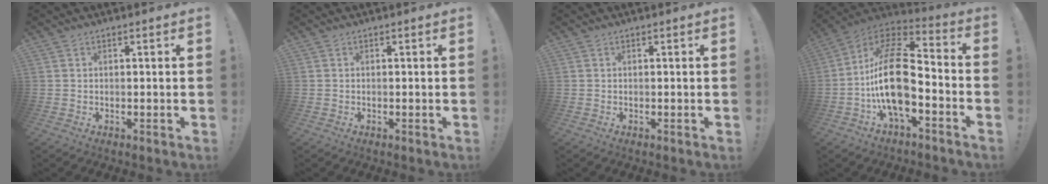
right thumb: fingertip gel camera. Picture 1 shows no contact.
{"total": 0.0}
{"total": 0.0}
{"total": 21.5, "force": [-4.0, 10.5, 18.3], "torque": [-0.361, 0.026, -0.066]}